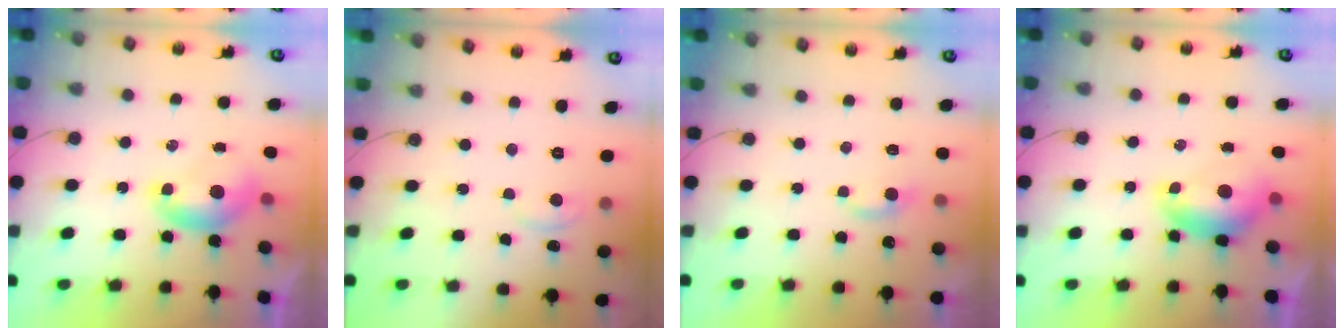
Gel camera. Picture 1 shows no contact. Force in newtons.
{"total": 3.0, "press": 2.9, "slide": 0.4}
{"total": 2.2, "press": 2.2, "slide": 0.5}
{"total": 0.7, "press": 0.6, "slide": 0.3}